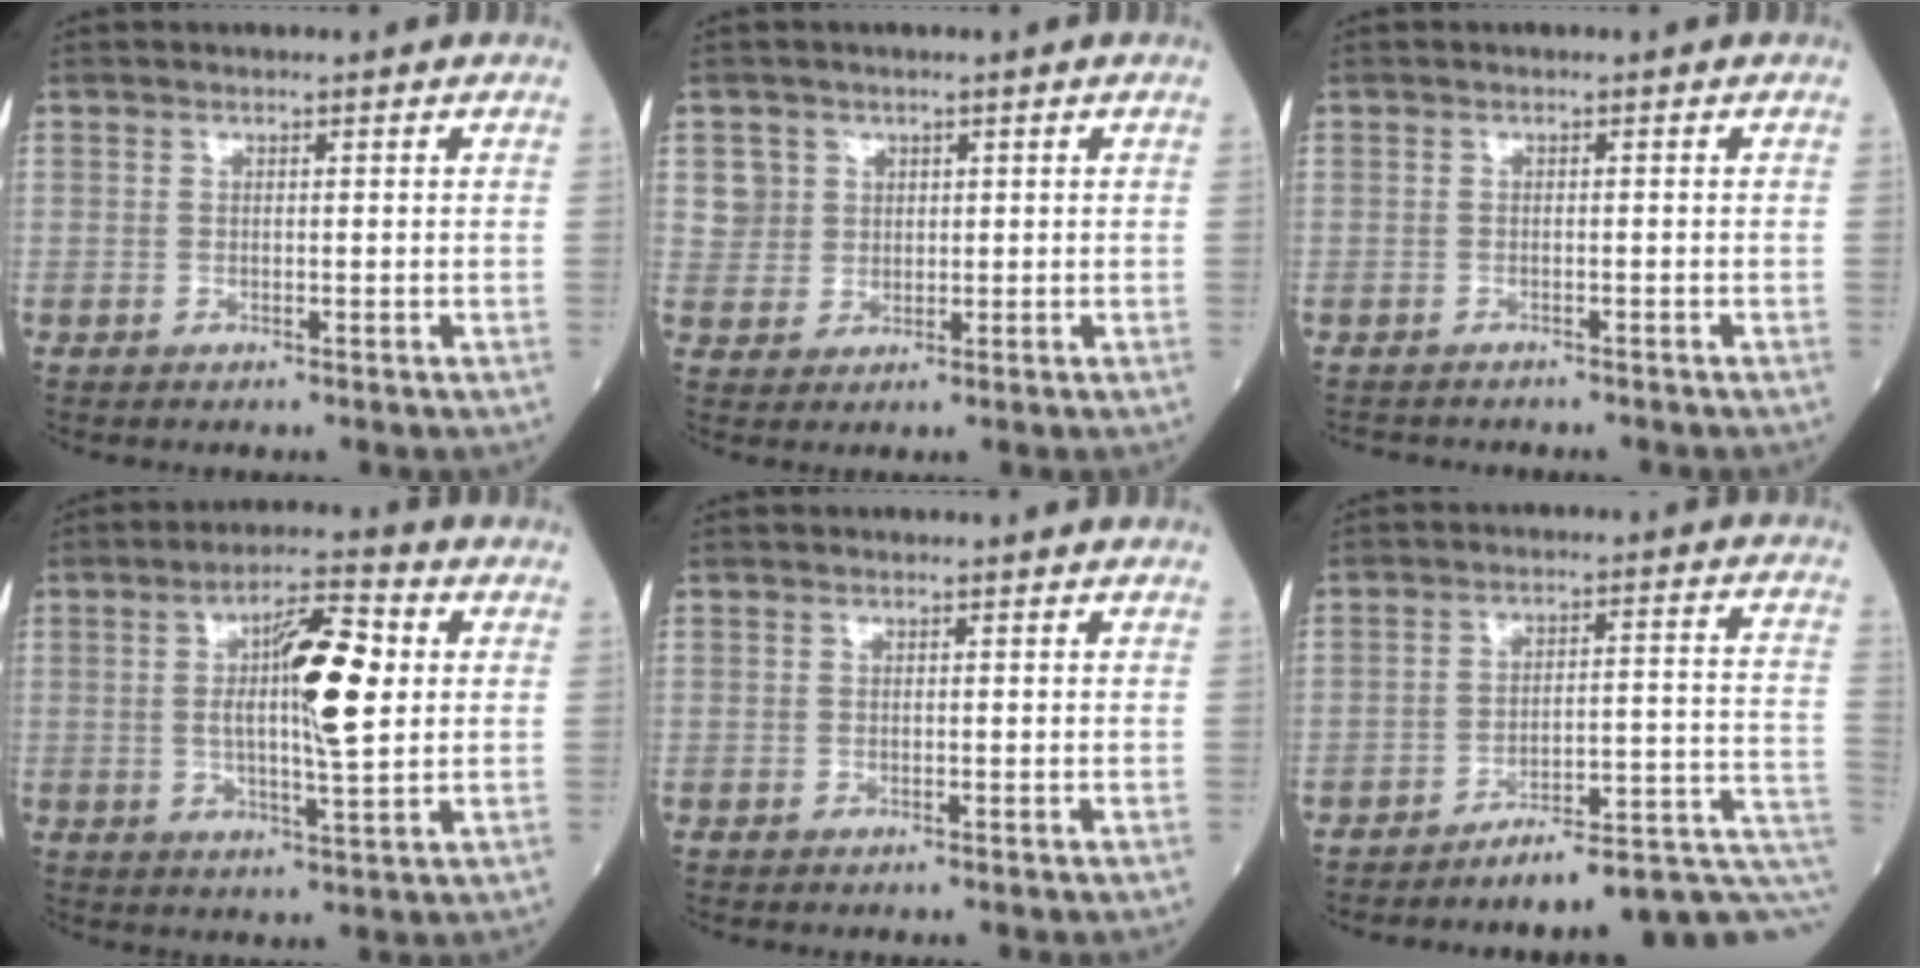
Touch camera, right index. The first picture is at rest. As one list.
[{"total": 3.4, "force": [1.3, 3.2, -0.1], "torque": [0.014, 0.007, 0.023]}, {"total": 3.8, "force": [-3.5, 1.0, 1.1], "torque": [-0.016, -0.005, -0.047]}, {"total": 11.2, "force": [1.7, 1.7, 11.0], "torque": [-0.182, 0.012, 0.025]}, {"total": 0.0}, {"total": 12.0, "force": [-9.1, 0.9, 7.8], "torque": [-0.077, 0.054, -0.125]}]